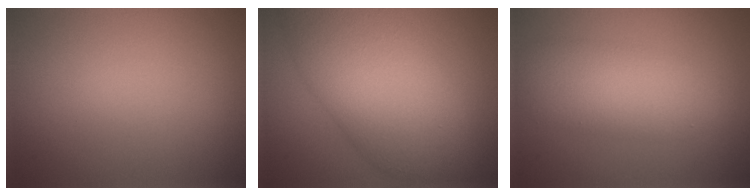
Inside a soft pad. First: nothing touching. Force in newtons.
{"total": 10.7, "press": 10.7, "slide": 0.5}
{"total": 5.3, "press": 5.3, "slide": 0.3}